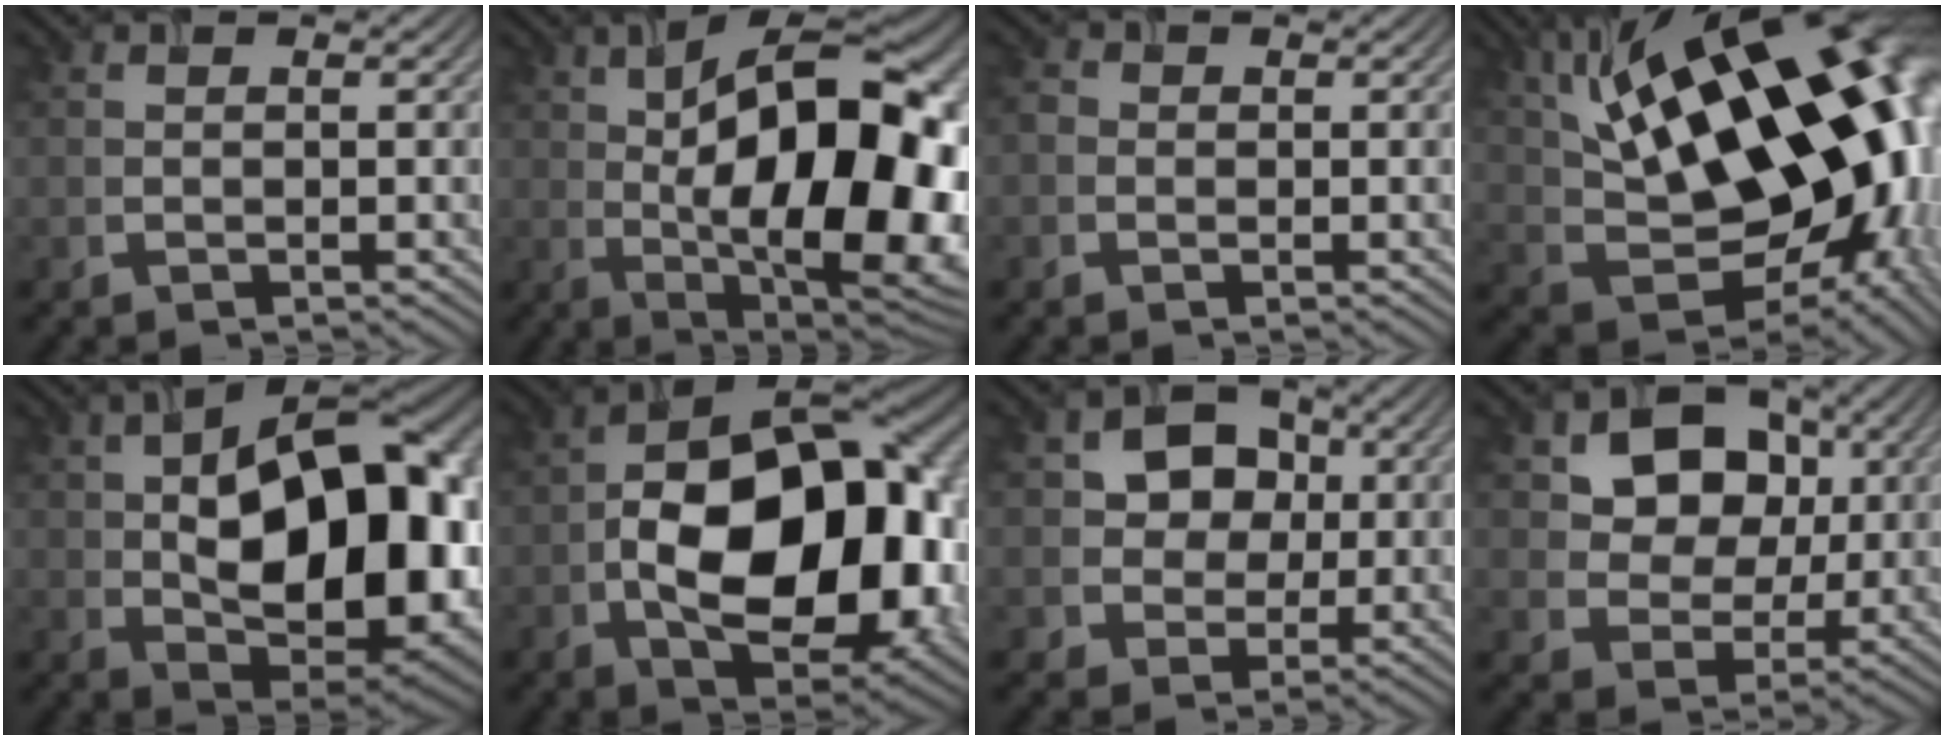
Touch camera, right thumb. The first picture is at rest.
{"total": 20.4, "force": [1.1, 8.6, 18.5], "torque": [-0.257, 0.029, -0.003]}
{"total": 1.2, "force": [-0.3, 1.1, 0.4], "torque": [-0.008, -0.003, -0.011]}
{"total": 22.2, "force": [5.8, 11.7, 18.0], "torque": [-0.290, 0.032, 0.102]}
{"total": 19.7, "force": [1.1, 10.9, 16.3], "torque": [-0.227, 0.005, 0.011]}
{"total": 18.5, "force": [-1.9, 10.9, 14.8], "torque": [-0.242, -0.012, -0.030]}
{"total": 8.8, "force": [1.6, 7.5, 4.3], "torque": [-0.085, 0.020, 0.008]}
{"total": 11.5, "force": [3.7, 9.1, 6.0], "torque": [-0.132, 0.008, 0.063]}